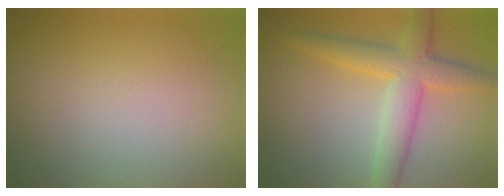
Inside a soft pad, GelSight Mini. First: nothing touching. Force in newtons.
{"total": 5.3, "press": 5.3, "slide": 0.1}